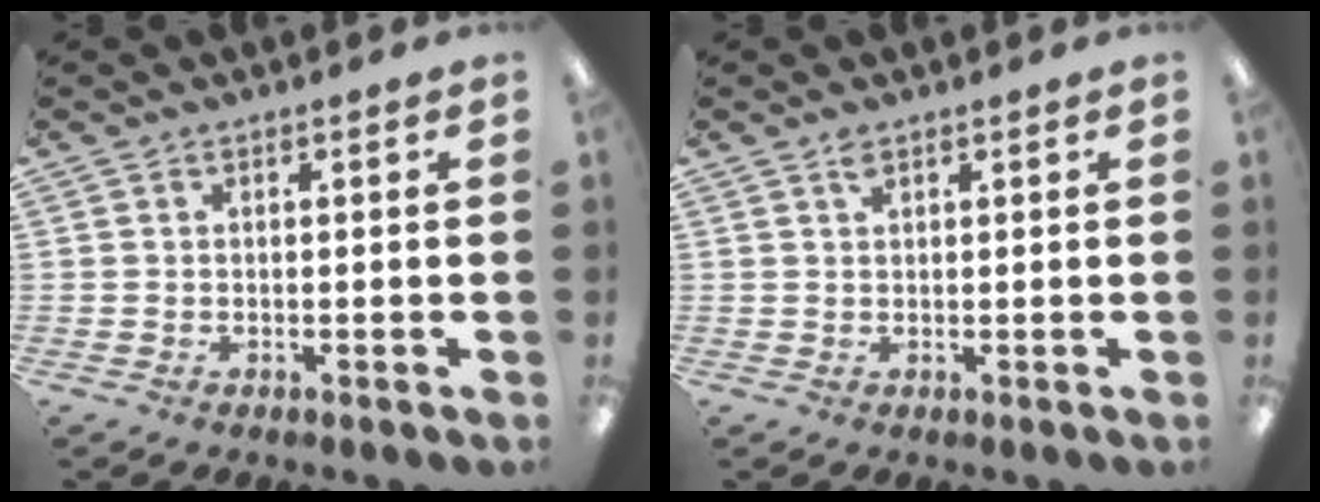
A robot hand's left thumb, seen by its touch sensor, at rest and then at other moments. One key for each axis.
{"total": 1.4, "fx": 1.1, "fy": 0.5, "fz": 0.8, "tx": -0.020, "ty": 0.001, "tz": 0.019}